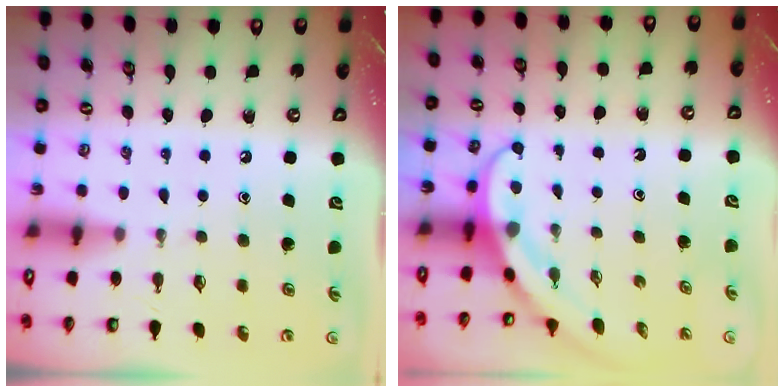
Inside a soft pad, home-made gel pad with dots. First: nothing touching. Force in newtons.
{"total": 3.8, "press": 3.8, "slide": 0.3}